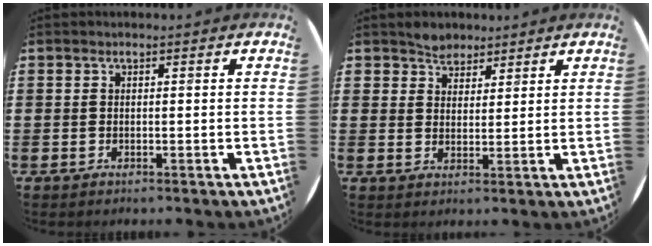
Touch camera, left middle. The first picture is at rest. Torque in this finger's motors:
{"motor_torque": [0.12, -0.11, 0.01, 0.00]}